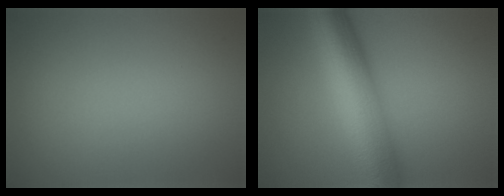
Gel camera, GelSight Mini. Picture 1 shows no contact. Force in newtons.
{"total": 10.7, "press": 10.7, "slide": 0.2}